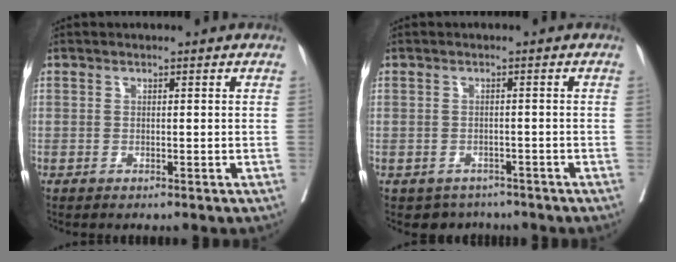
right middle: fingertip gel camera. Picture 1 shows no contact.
{"total": 4.1, "force": [-3.3, 2.4, 0.1], "torque": [0.002, 0.009, -0.045]}